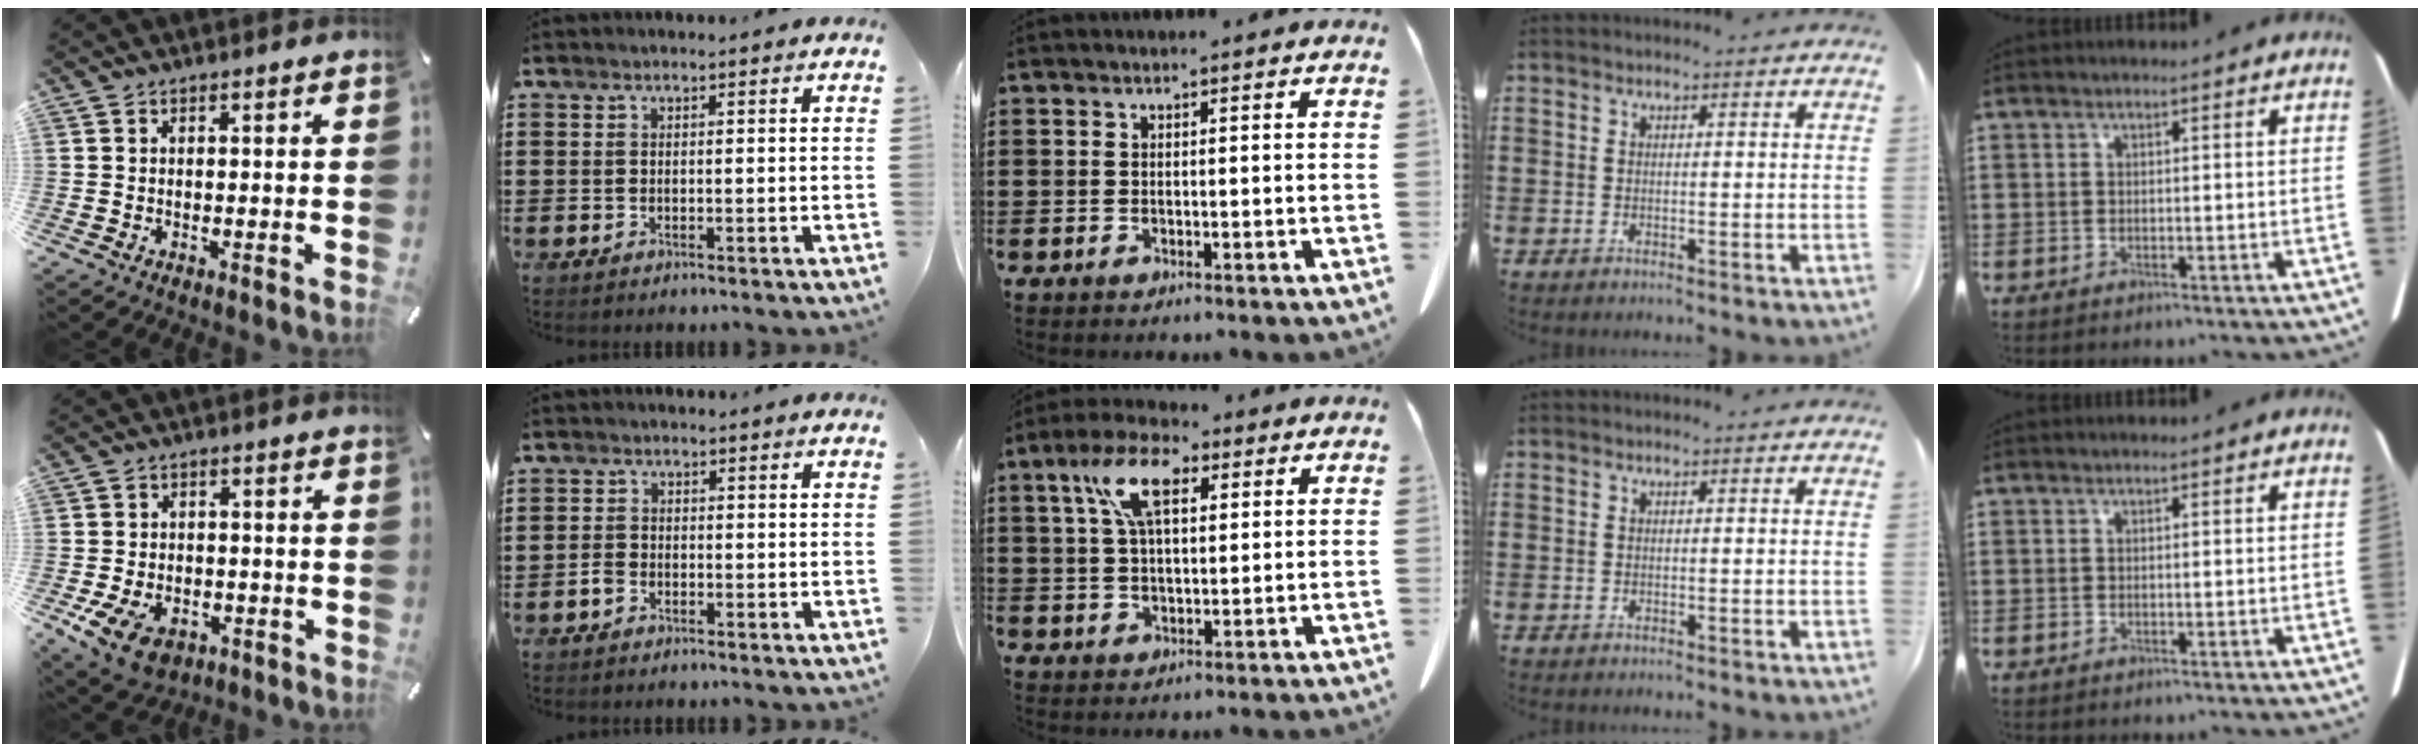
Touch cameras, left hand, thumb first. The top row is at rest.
{"thumb": {"total": 8.4, "force": [-3.7, 5.9, 4.7], "torque": [-0.105, 0.014, -0.064]}, "index": {"total": 1.6, "force": [-1.2, 1.0, 0.7], "torque": [-0.024, 0.000, -0.026]}, "middle": {"total": 9.0, "force": [3.6, 4.0, 7.1], "torque": [-0.157, 0.012, 0.063]}}